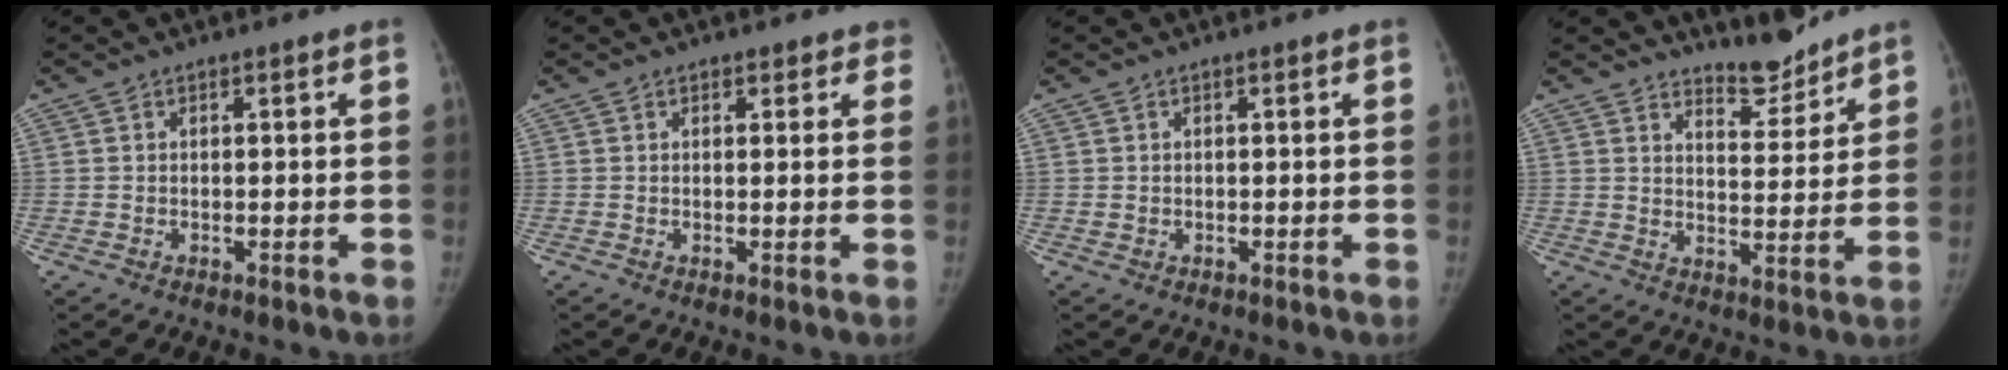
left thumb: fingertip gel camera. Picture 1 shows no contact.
{"total": 2.6, "force": [2.0, 1.6, 0.2], "torque": [0.033, -0.004, 0.013]}
{"total": 0.6, "force": [0.1, 0.6, 0.2], "torque": [-0.001, 0.001, 0.002]}
{"total": 6.5, "force": [6.2, 1.5, 1.2], "torque": [0.002, -0.056, 0.106]}